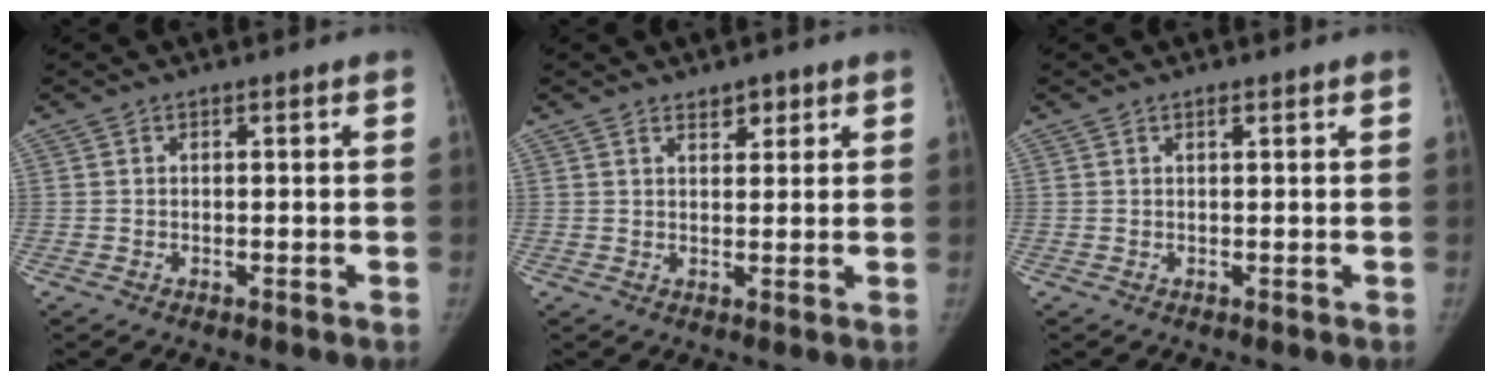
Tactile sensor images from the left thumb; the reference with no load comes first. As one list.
[{"total": 2.8, "force": [1.9, 1.5, 1.3], "torque": [-0.005, -0.011, 0.031]}, {"total": 0.7, "force": [0.5, 0.2, 0.4], "torque": [-0.007, -0.002, 0.009]}]